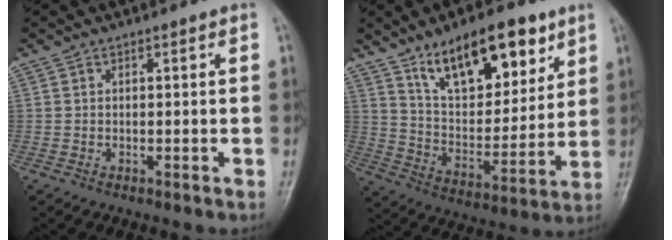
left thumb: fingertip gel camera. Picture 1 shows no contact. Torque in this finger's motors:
{"motor_torque": [0.58, 0.50, 1.58, -1.19, 0.17]}